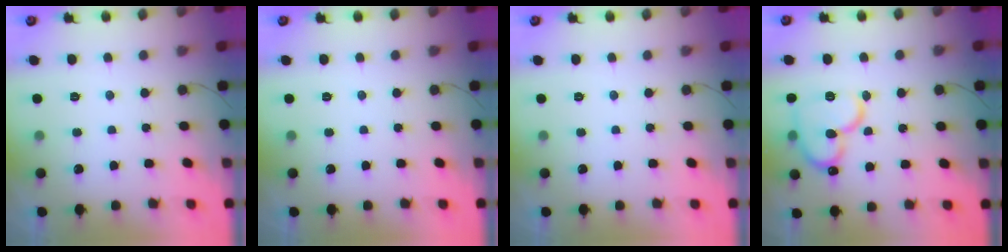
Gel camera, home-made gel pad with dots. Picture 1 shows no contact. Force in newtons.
{"total": 0.0}
{"total": 0.0}
{"total": 15.2, "press": 15.2, "slide": 1.5}